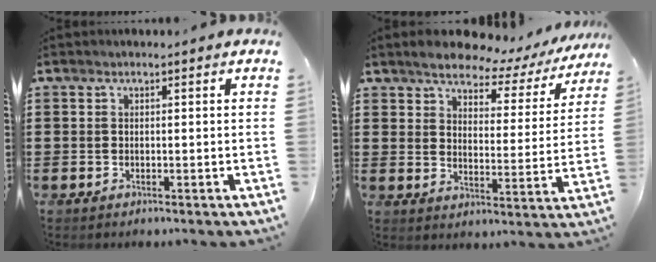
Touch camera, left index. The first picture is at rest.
{"total": 5.5, "force": [5.0, 1.6, 1.7], "torque": [-0.053, -0.029, 0.081]}